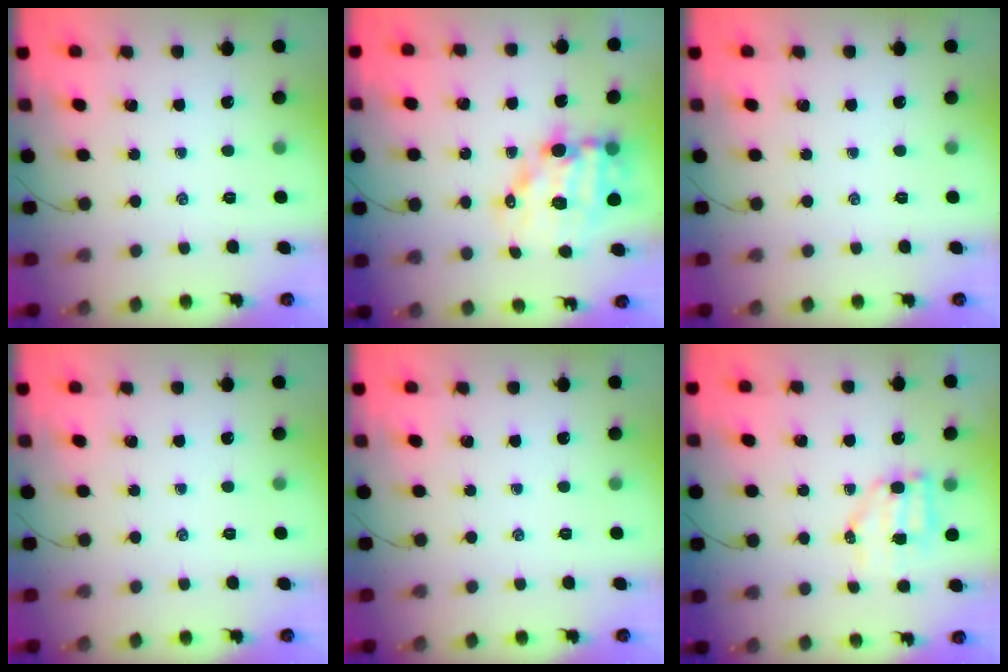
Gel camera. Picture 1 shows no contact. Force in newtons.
{"total": 12.0, "press": 11.5, "slide": 3.1}
{"total": 0.0}
{"total": 0.0}
{"total": 0.0}
{"total": 6.4, "press": 6.4, "slide": 0.9}